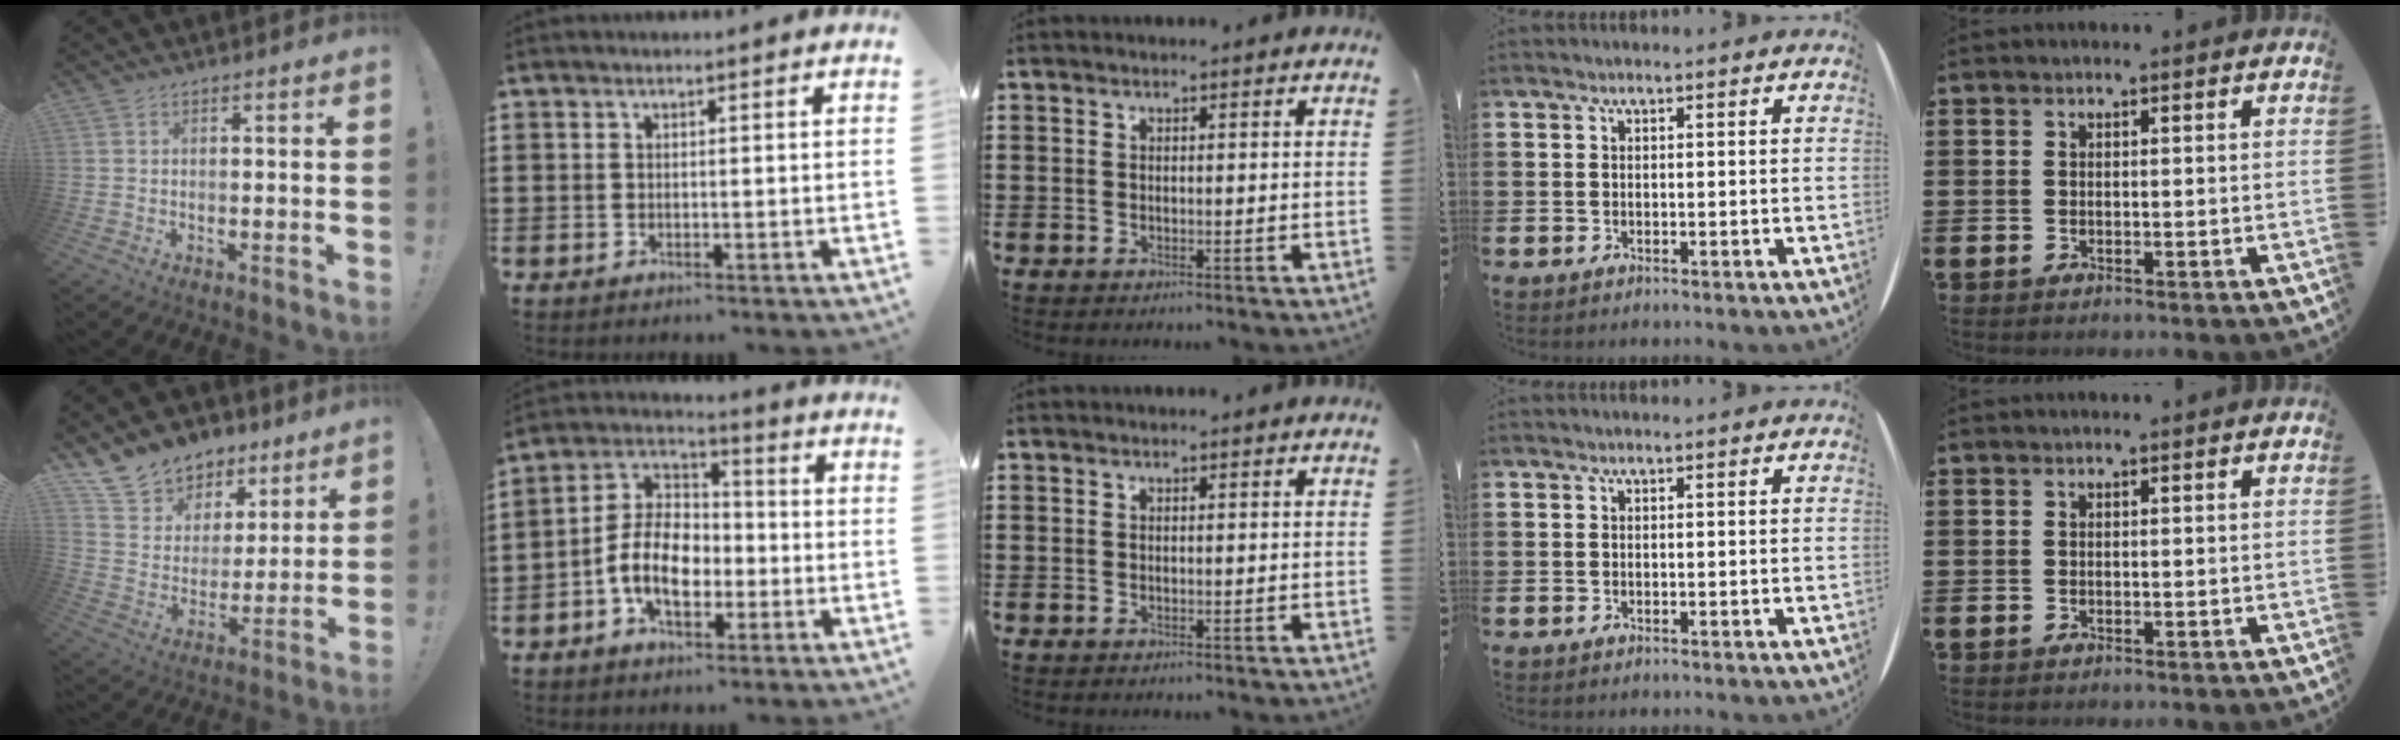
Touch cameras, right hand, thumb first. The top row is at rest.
{"thumb": {"total": 11.5, "force": [8.5, 7.6, 1.8], "torque": [-0.039, -0.066, 0.165]}, "index": {"total": 9.9, "force": [-3.1, 6.1, 7.1], "torque": [-0.167, 0.007, -0.062]}}